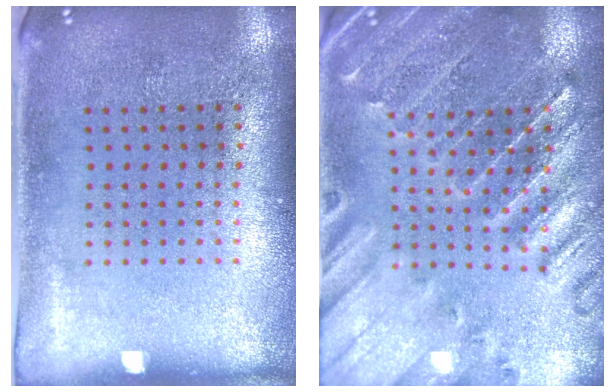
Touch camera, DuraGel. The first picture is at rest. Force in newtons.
{"total": 1.1, "press": 1.1, "slide": 0.3}